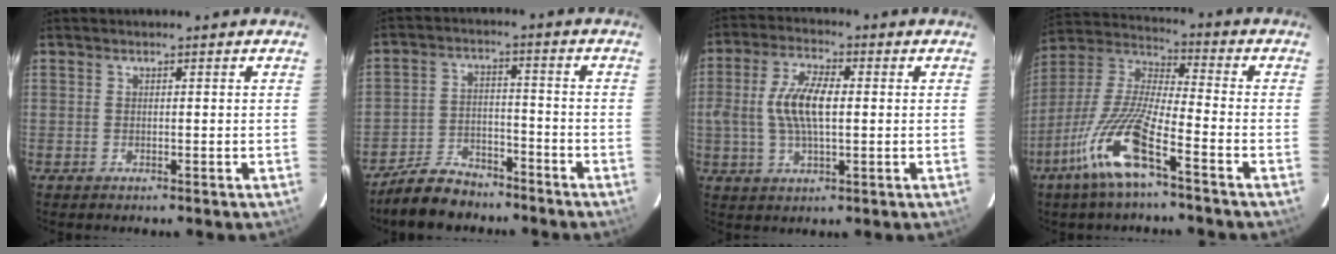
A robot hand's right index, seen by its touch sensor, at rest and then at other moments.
{"total": 9.5, "force": [-7.9, 4.4, 2.9], "torque": [-0.083, 0.013, -0.126]}
{"total": 9.2, "force": [0.2, 3.7, 8.5], "torque": [-0.168, 0.009, 0.004]}
{"total": 14.7, "force": [-8.3, 2.0, 11.9], "torque": [-0.251, -0.017, -0.167]}